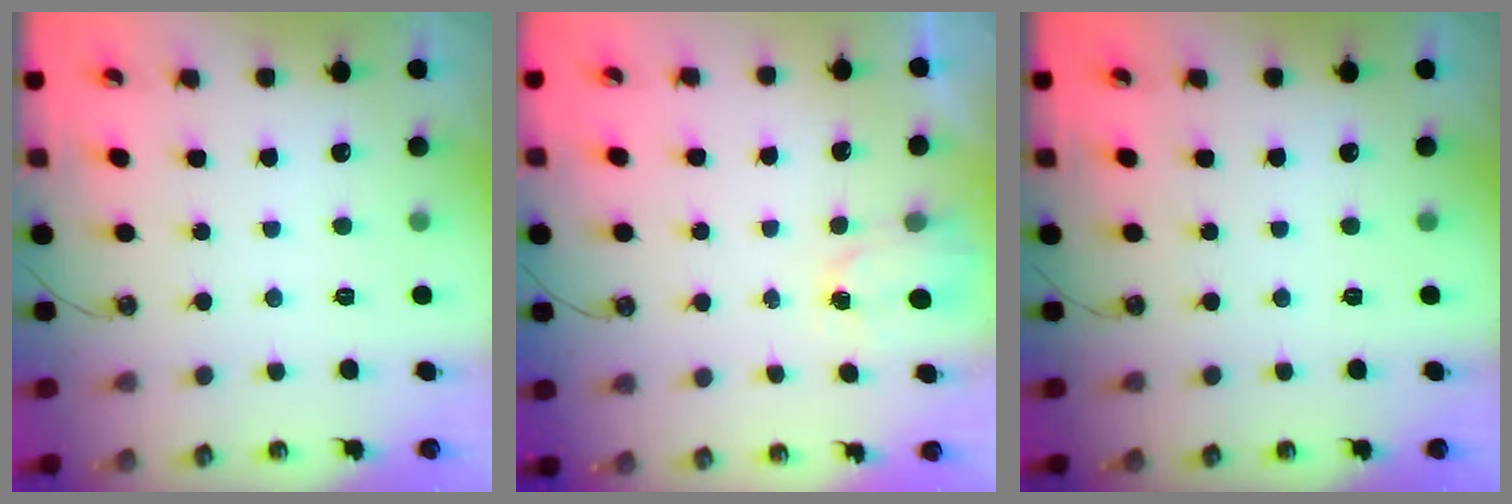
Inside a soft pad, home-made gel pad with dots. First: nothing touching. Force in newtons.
{"total": 1.5, "press": 1.5, "slide": 0.3}
{"total": 0.0}